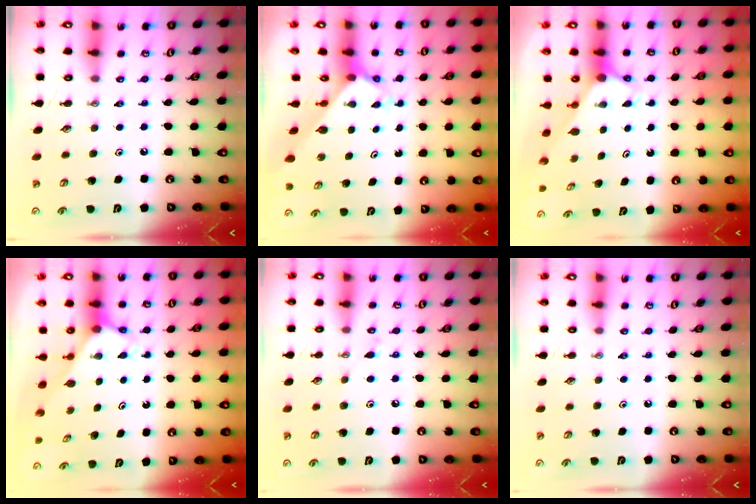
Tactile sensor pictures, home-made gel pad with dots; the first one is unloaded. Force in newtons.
{"total": 2.7, "press": 2.7, "slide": 0.2}
{"total": 2.9, "press": 2.9, "slide": 0.0}
{"total": 2.8, "press": 2.8, "slide": 0.1}
{"total": 5.9, "press": 5.8, "slide": 0.7}
{"total": 0.0}